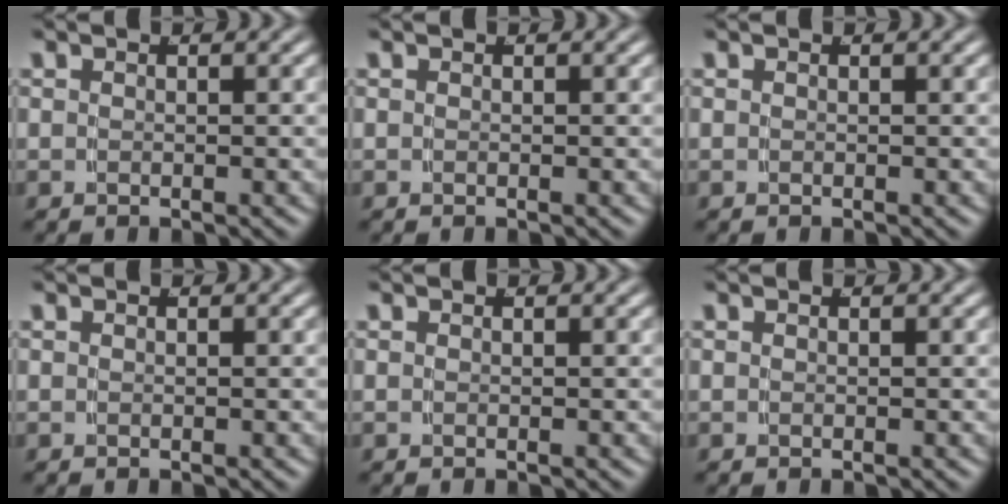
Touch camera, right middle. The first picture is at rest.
{"total": 0.0}
{"total": 0.0}
{"total": 0.0}
{"total": 0.0}
{"total": 0.0}